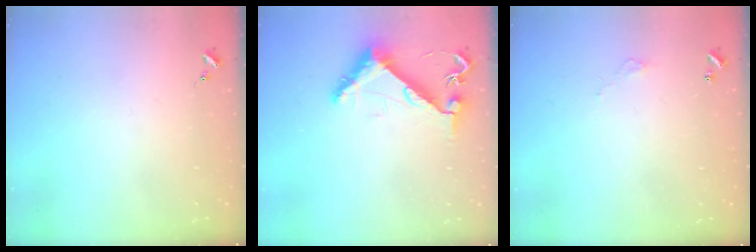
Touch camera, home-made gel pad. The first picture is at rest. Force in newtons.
{"total": 7.9, "press": 7.9, "slide": 0.4}
{"total": 2.7, "press": 2.7, "slide": 0.2}